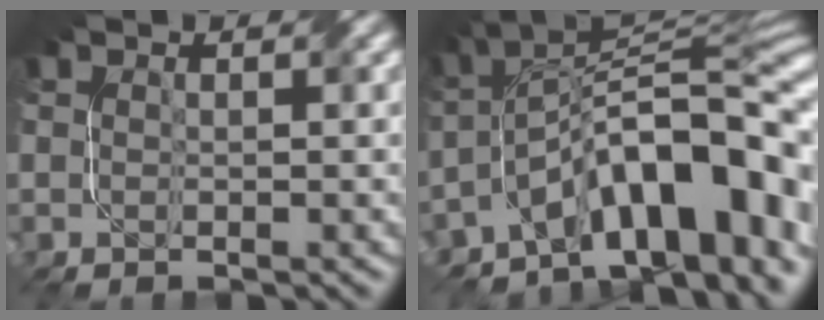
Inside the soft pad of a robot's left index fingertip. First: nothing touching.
{"total": 14.4, "force": [-6.2, 5.9, 11.5], "torque": [-0.153, 0.027, -0.103]}